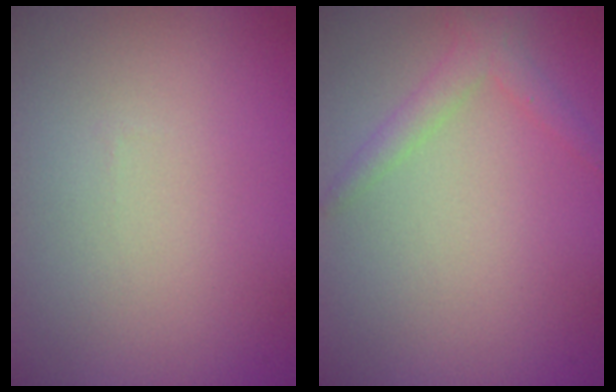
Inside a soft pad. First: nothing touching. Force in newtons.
{"total": 1.8, "press": 1.8, "slide": 0.1}